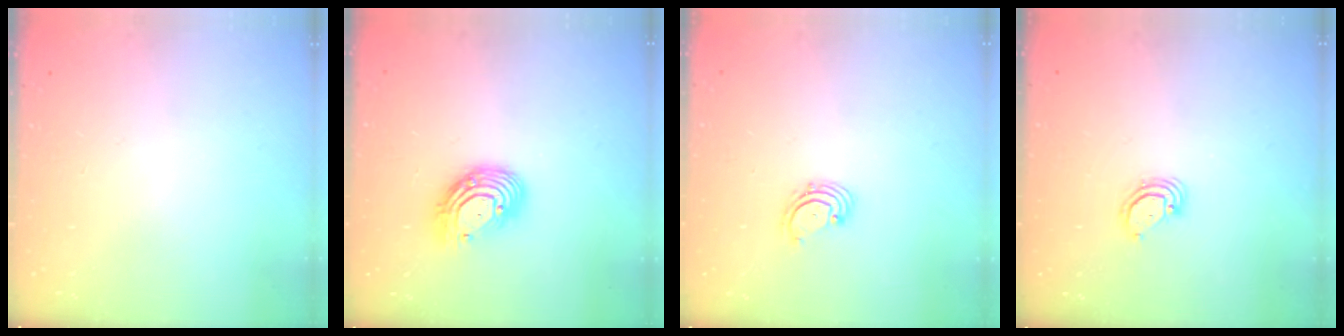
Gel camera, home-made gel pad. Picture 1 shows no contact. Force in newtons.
{"total": 11.1, "press": 11.1, "slide": 0.7}
{"total": 1.8, "press": 1.7, "slide": 0.6}
{"total": 2.9, "press": 2.9, "slide": 0.2}